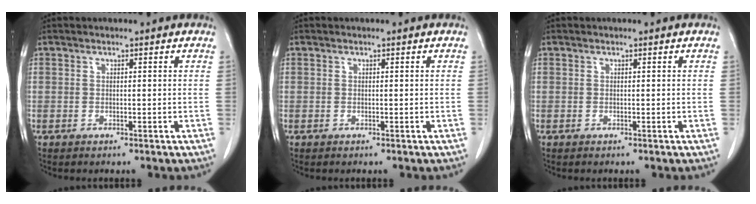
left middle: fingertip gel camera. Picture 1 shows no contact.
{"total": 0.0}
{"total": 0.0}